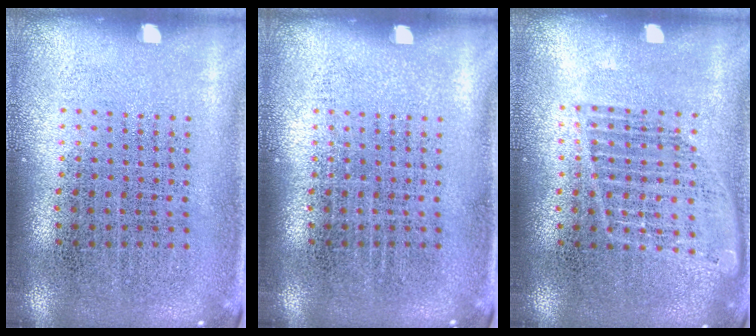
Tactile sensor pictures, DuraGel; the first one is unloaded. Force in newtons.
{"total": 0.0}
{"total": 1.1, "press": 1.1, "slide": 0.3}